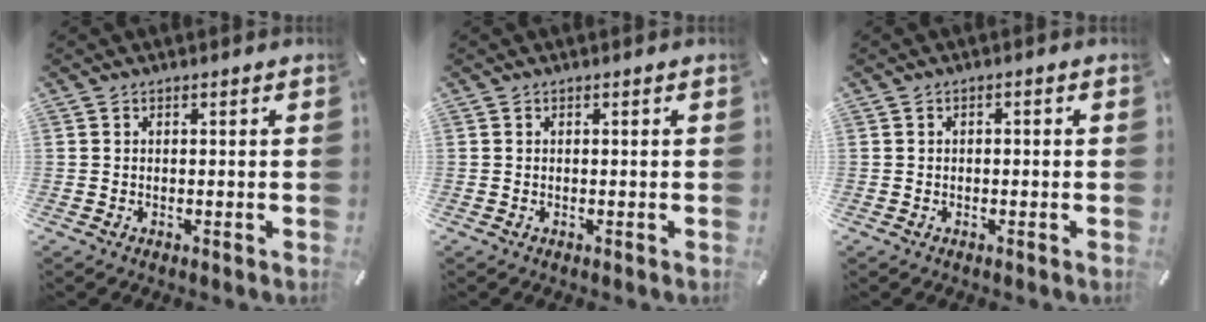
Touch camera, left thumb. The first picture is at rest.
{"total": 0.0}
{"total": 0.8, "force": [-0.4, 0.5, 0.5], "torque": [-0.010, 0.002, -0.009]}